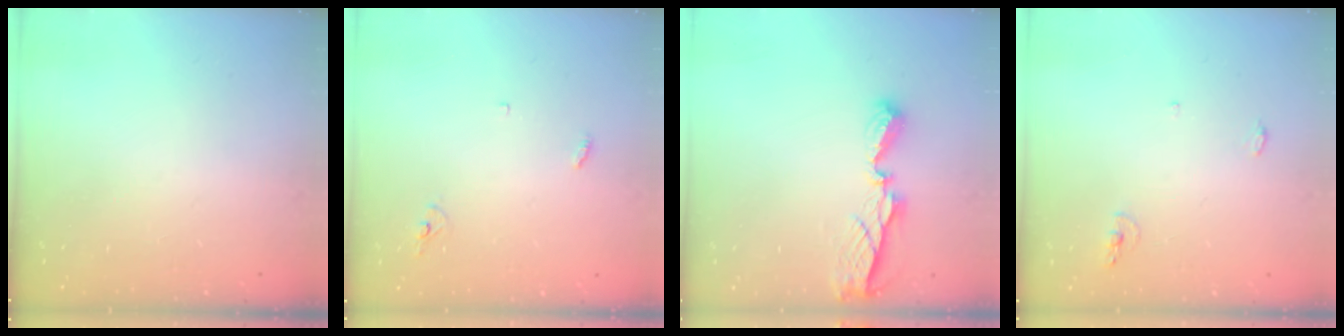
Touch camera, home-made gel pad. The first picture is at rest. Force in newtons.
{"total": 2.9, "press": 2.9, "slide": 0.2}
{"total": 6.9, "press": 6.9, "slide": 0.6}
{"total": 5.0, "press": 4.8, "slide": 1.5}